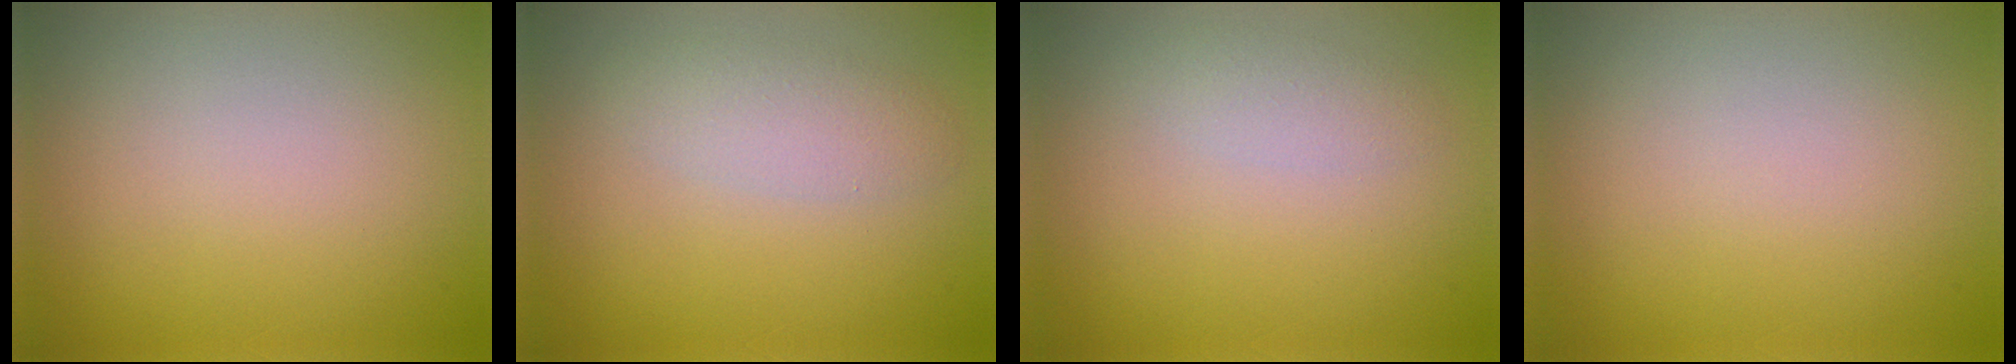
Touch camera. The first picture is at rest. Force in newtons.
{"total": 2.4, "press": 2.4, "slide": 0.1}
{"total": 1.4, "press": 1.4, "slide": 0.1}
{"total": 0.0}